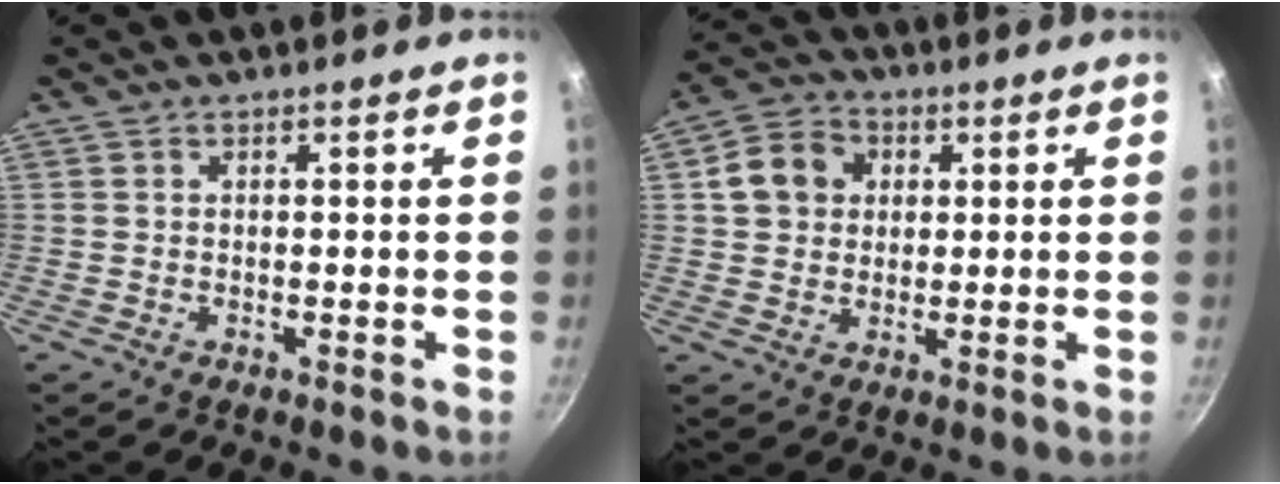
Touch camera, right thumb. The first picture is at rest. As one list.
[{"total": 8.6, "force": [1.9, 7.2, 4.2], "torque": [-0.056, 0.006, 0.025]}]